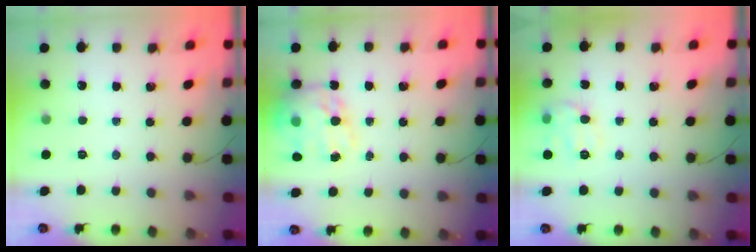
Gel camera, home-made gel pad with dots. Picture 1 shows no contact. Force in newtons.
{"total": 17.9, "press": 17.3, "slide": 4.5}
{"total": 9.8, "press": 9.8, "slide": 0.0}